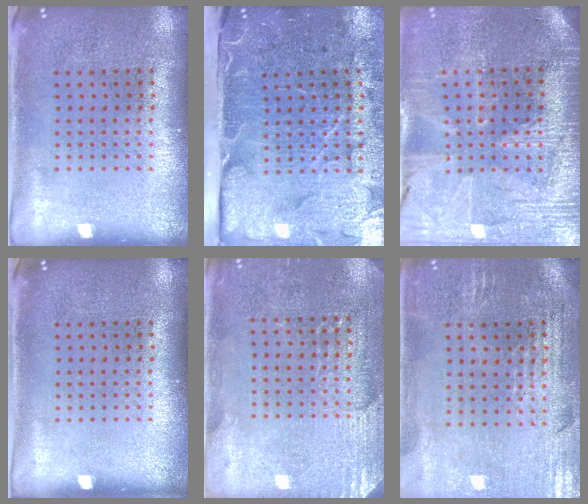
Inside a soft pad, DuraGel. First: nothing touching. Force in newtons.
{"total": 4.9, "press": 4.0, "slide": 3.0}
{"total": 3.5, "press": 3.3, "slide": 1.2}
{"total": 0.0}
{"total": 2.9, "press": 2.8, "slide": 0.8}
{"total": 1.1, "press": 1.1, "slide": 0.3}